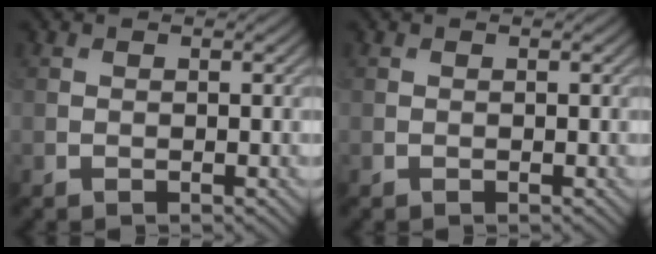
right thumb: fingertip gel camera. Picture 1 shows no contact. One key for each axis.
{"total": 0.0}